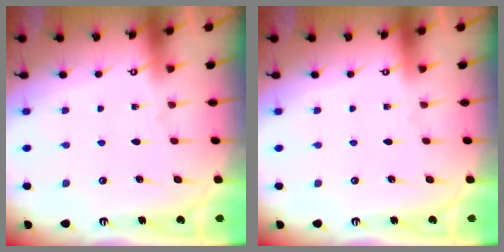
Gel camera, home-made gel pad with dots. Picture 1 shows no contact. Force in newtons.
{"total": 0.0}